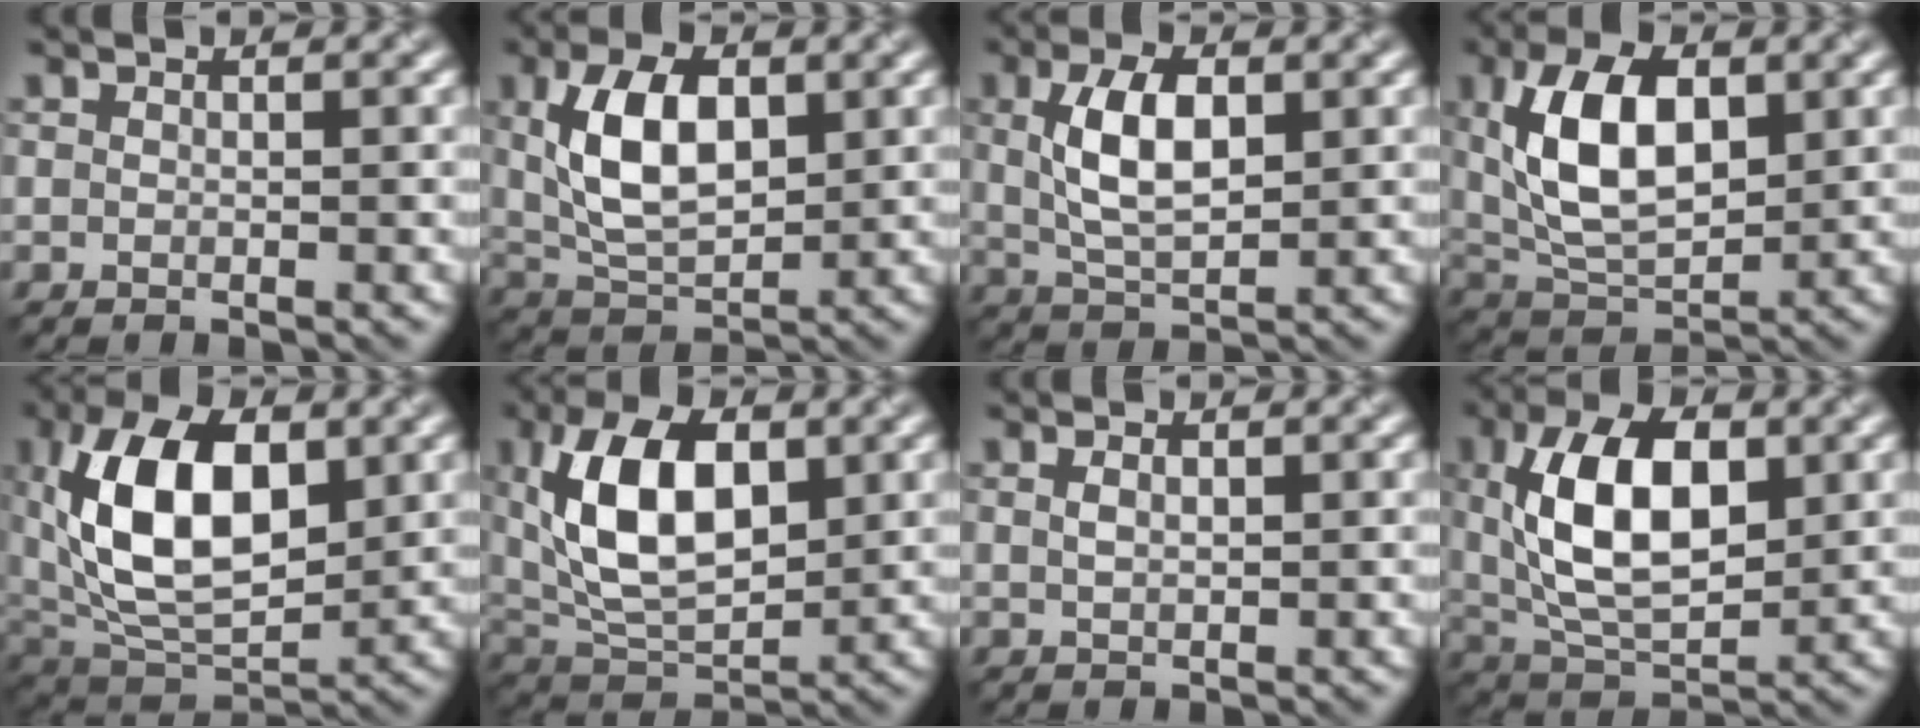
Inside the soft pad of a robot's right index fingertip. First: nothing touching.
{"total": 7.8, "force": [1.7, 4.1, 6.4], "torque": [-0.121, 0.007, 0.032]}
{"total": 5.8, "force": [1.2, 2.8, 4.9], "torque": [-0.098, 0.006, 0.025]}
{"total": 9.3, "force": [2.1, 4.9, 7.6], "torque": [-0.147, 0.006, 0.034]}
{"total": 11.9, "force": [2.6, 6.5, 9.6], "torque": [-0.171, 0.009, 0.039]}
{"total": 10.4, "force": [2.5, 5.6, 8.5], "torque": [-0.162, 0.007, 0.039]}
{"total": 1.3, "force": [0.6, 0.6, 1.0], "torque": [-0.023, -0.001, 0.017]}
{"total": 10.1, "force": [2.0, 5.3, 8.4], "torque": [-0.157, 0.006, 0.032]}